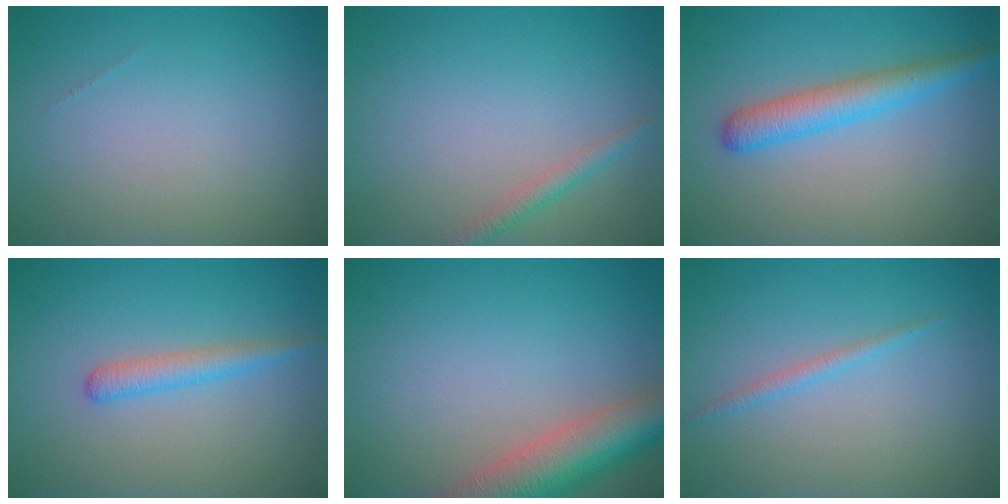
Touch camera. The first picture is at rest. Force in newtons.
{"total": 1.5, "press": 1.5, "slide": 0.0}
{"total": 3.7, "press": 3.7, "slide": 0.1}
{"total": 2.0, "press": 1.9, "slide": 0.1}
{"total": 7.7, "press": 7.7, "slide": 0.5}
{"total": 1.1, "press": 1.1, "slide": 0.0}